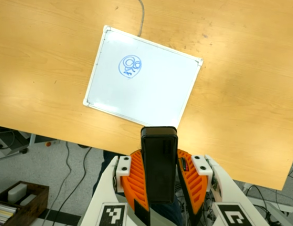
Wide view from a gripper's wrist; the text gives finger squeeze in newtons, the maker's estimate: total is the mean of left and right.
{"total": 9.4, "left": 7.5, "right": 11.3}